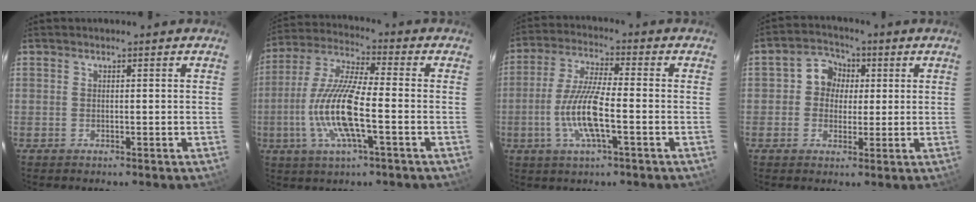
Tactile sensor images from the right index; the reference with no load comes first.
{"total": 13.7, "force": [-3.5, 2.4, 13.1], "torque": [-0.272, -0.003, -0.070]}
{"total": 10.5, "force": [-3.0, 1.7, 9.9], "torque": [-0.204, -0.002, -0.060]}
{"total": 5.9, "force": [0.5, 5.5, 2.1], "torque": [-0.028, 0.023, 0.002]}